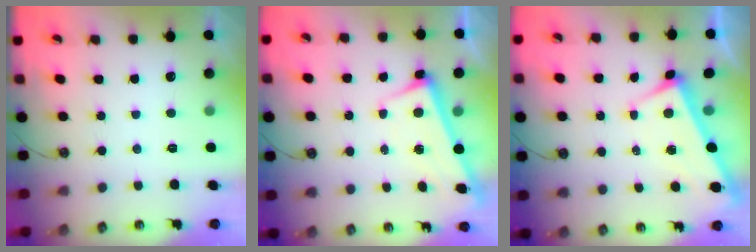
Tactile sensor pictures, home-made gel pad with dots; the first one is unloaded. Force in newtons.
{"total": 2.6, "press": 2.6, "slide": 0.3}
{"total": 3.7, "press": 3.7, "slide": 0.2}